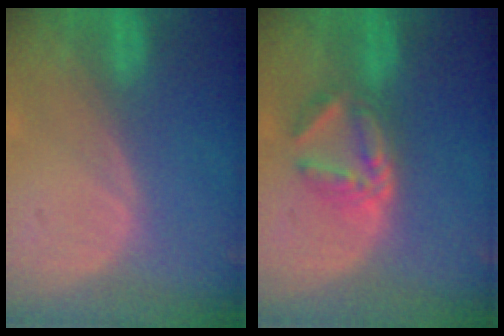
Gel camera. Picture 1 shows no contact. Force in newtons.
{"total": 6.0, "press": 5.3, "slide": 2.8}